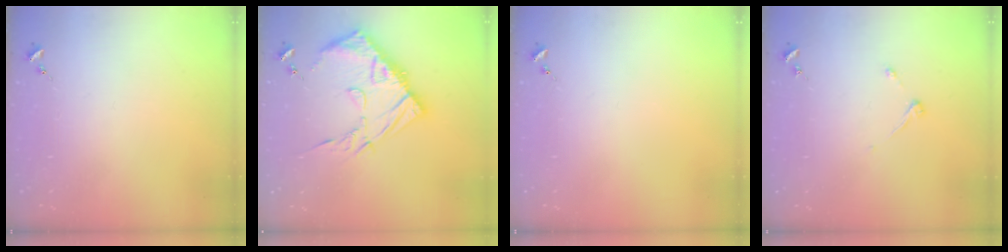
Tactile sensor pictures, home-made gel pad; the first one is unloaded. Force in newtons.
{"total": 16.8, "press": 16.7, "slide": 1.7}
{"total": 0.0}
{"total": 3.7, "press": 3.6, "slide": 0.6}